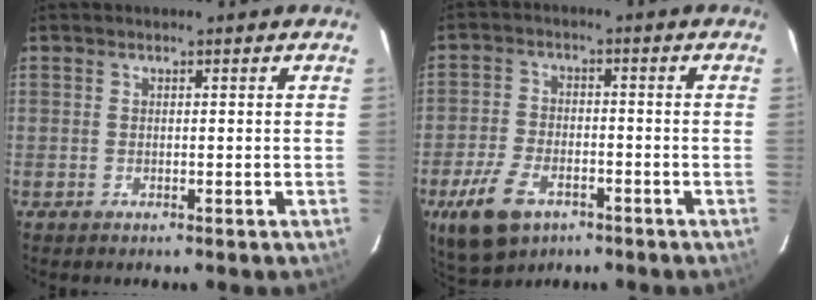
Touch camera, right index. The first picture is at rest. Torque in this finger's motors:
{"motor_torque": [0.68, -0.64, 0.35, 0.06]}